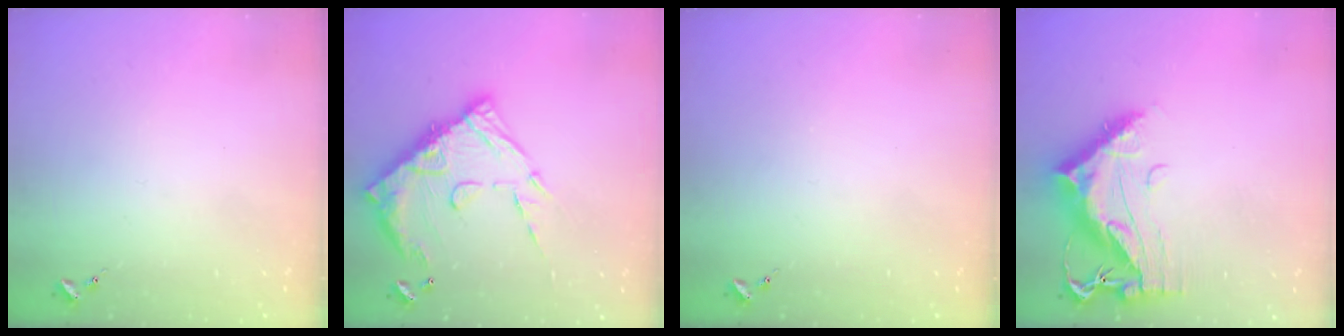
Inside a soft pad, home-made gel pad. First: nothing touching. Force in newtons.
{"total": 17.5, "press": 17.4, "slide": 2.0}
{"total": 0.0}
{"total": 13.7, "press": 13.6, "slide": 1.3}